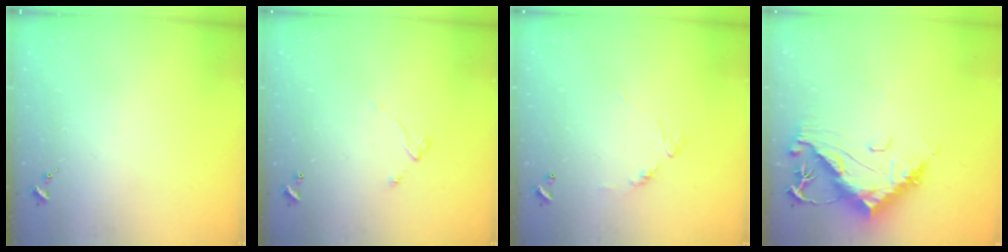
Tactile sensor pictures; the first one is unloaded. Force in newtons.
{"total": 5.7, "press": 5.7, "slide": 0.5}
{"total": 6.7, "press": 6.6, "slide": 0.5}
{"total": 14.6, "press": 14.5, "slide": 1.5}